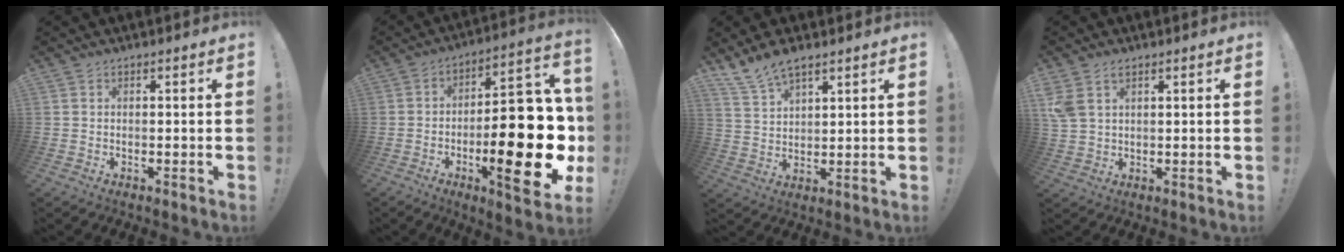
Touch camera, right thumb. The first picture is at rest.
{"total": 26.1, "force": [-6.5, 9.2, 23.5], "torque": [-0.328, 0.035, -0.091]}
{"total": 7.7, "force": [6.1, 2.8, 3.7], "torque": [-0.070, -0.031, 0.117]}
{"total": 5.0, "force": [2.8, 3.0, 2.9], "torque": [-0.049, -0.009, 0.056]}